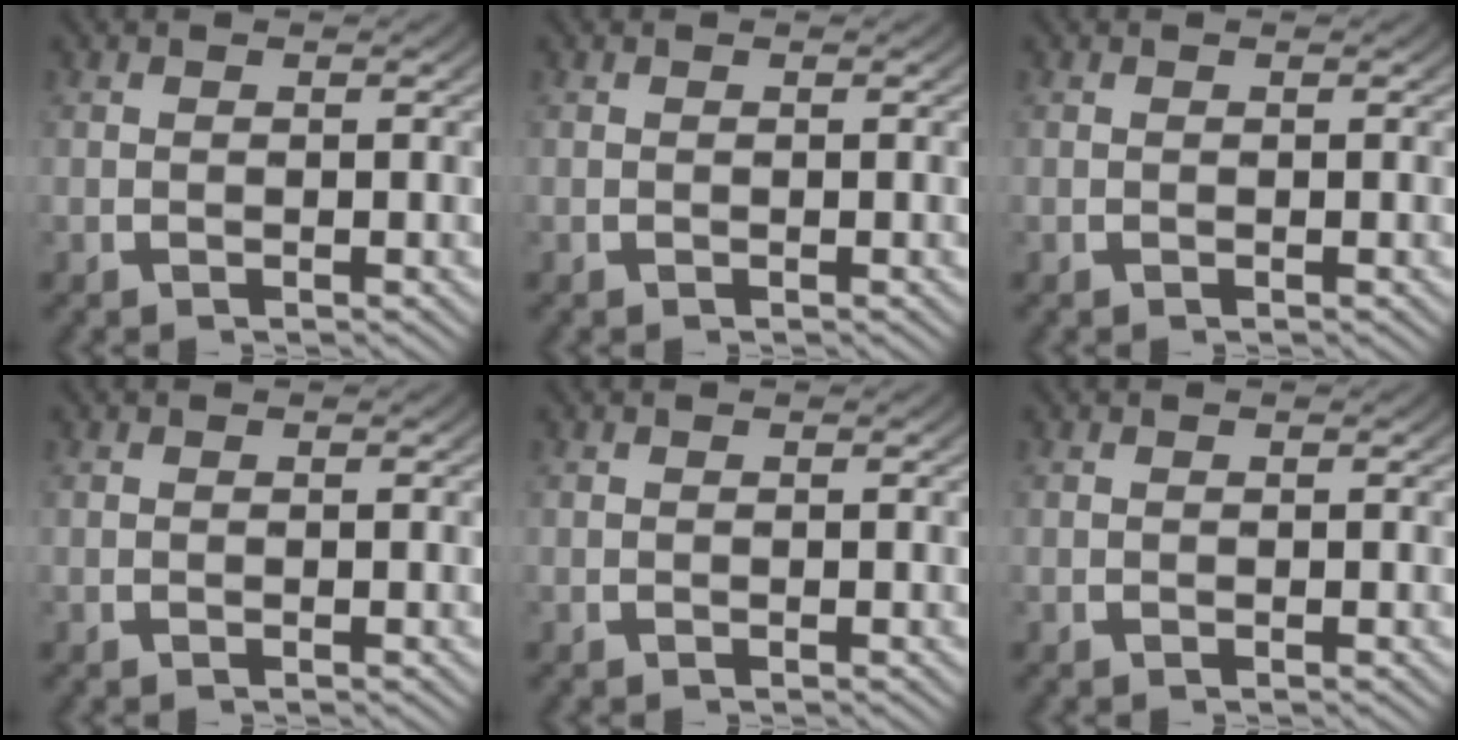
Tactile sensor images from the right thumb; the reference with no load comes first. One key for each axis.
{"total": 0.0}
{"total": 0.0}
{"total": 0.0}
{"total": 0.0}
{"total": 0.0}